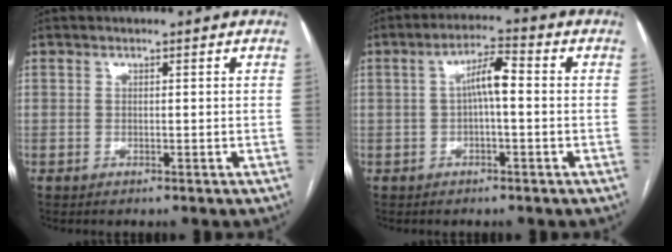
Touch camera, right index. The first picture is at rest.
{"total": 5.2, "force": [0.2, 1.1, 5.1], "torque": [-0.089, 0.020, 0.002]}